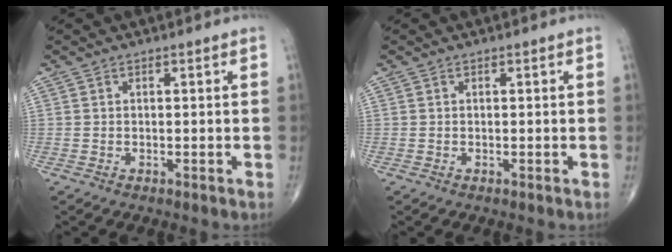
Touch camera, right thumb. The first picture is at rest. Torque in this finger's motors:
{"motor_torque": [-0.03, 0.26, 0.21, -0.13, 0.02]}